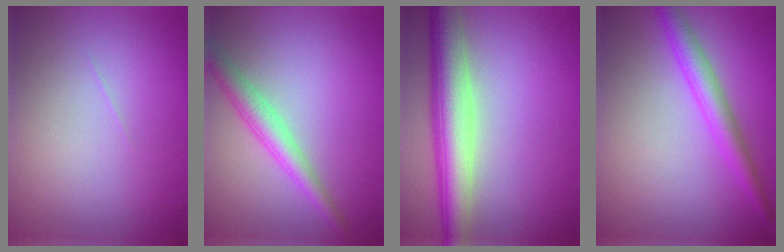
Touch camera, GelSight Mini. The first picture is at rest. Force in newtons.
{"total": 3.2, "press": 3.2, "slide": 0.0}
{"total": 6.9, "press": 6.9, "slide": 0.4}
{"total": 3.2, "press": 3.2, "slide": 0.1}